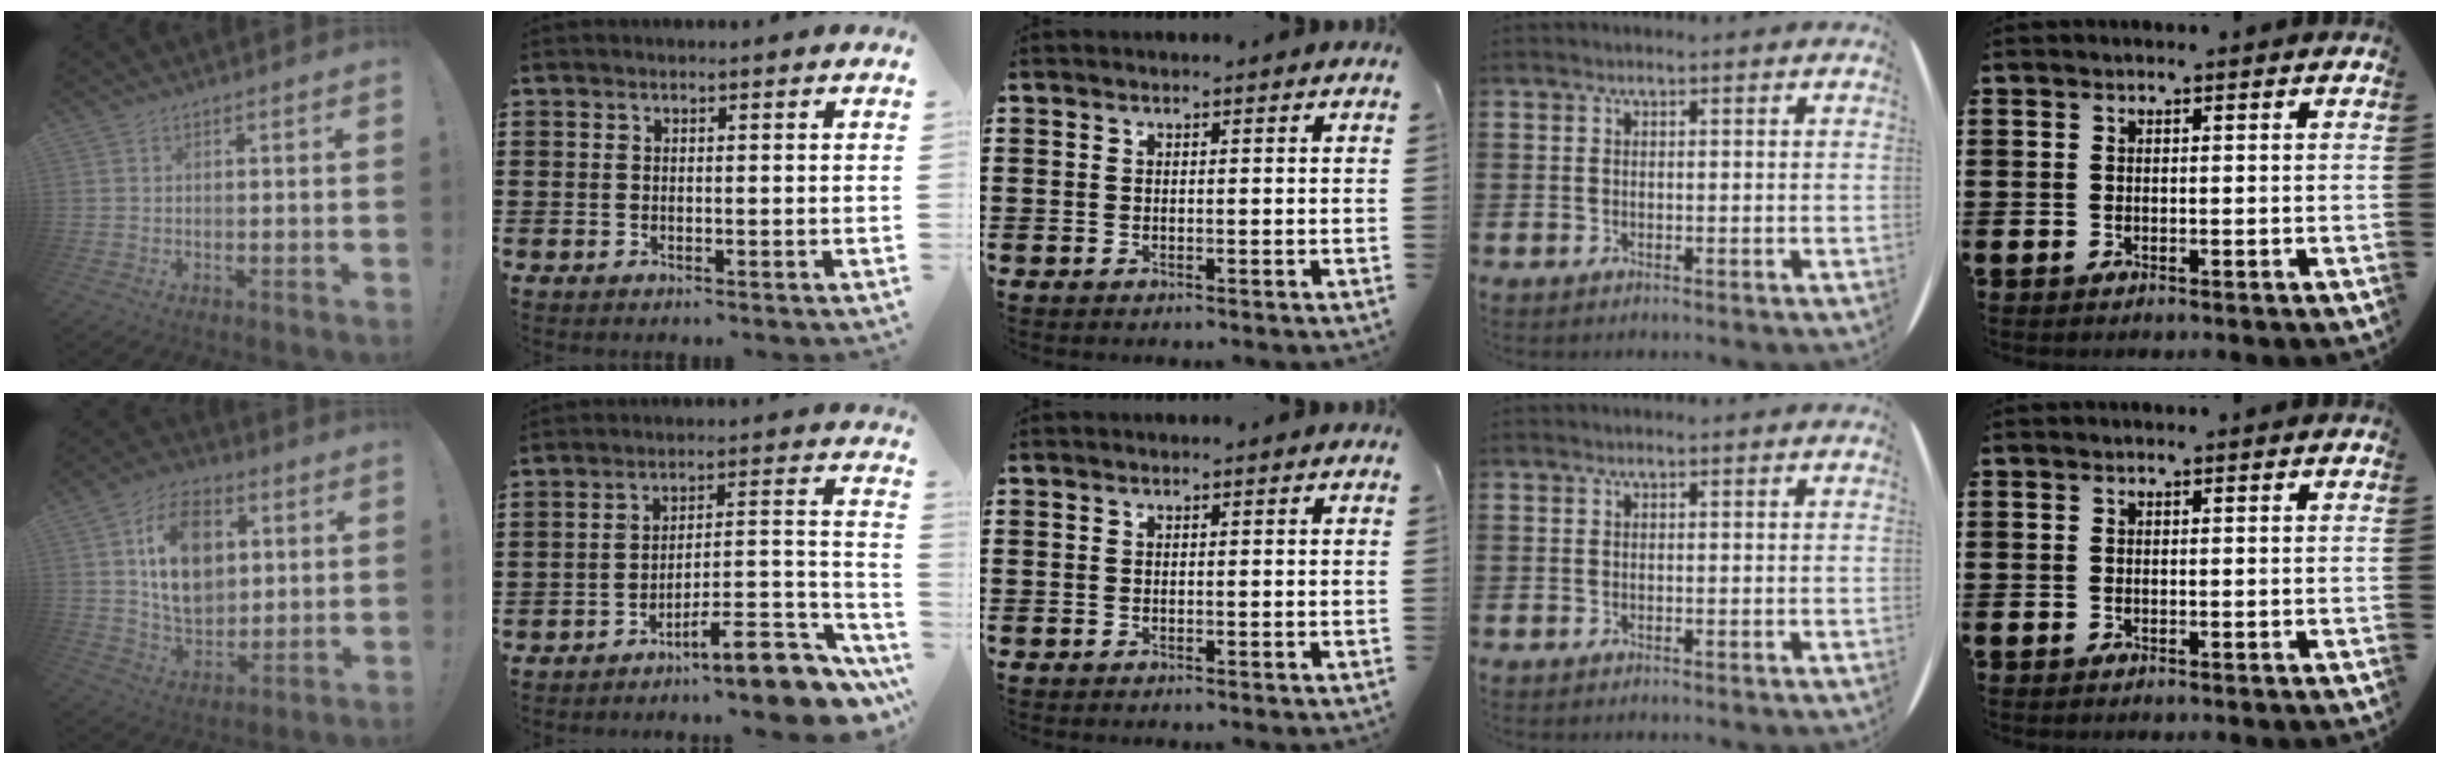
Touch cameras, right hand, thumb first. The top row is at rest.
{"thumb": {"total": 16.8, "force": [4.8, 12.0, 10.8], "torque": [-0.174, -0.005, 0.090]}, "index": {"total": 10.1, "force": [-7.7, 1.8, 6.2], "torque": [-0.083, 0.018, -0.141]}}